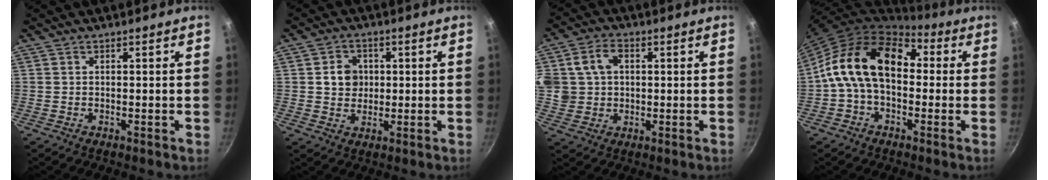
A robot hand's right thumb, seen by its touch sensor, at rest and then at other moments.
{"total": 5.4, "force": [0.7, 4.8, 2.4], "torque": [-0.011, 0.002, 0.010]}
{"total": 9.7, "force": [2.1, 7.9, 5.2], "torque": [-0.082, 0.006, 0.038]}
{"total": 16.0, "force": [0.9, 10.8, 11.7], "torque": [-0.175, 0.038, -0.007]}